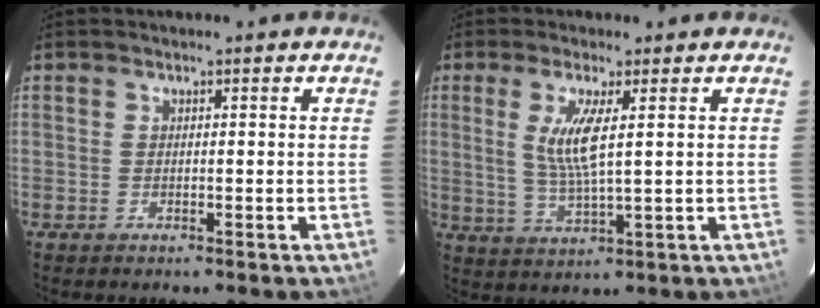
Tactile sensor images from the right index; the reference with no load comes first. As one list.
[{"total": 6.9, "force": [1.7, 0.5, 6.6], "torque": [-0.136, -0.012, 0.037]}]